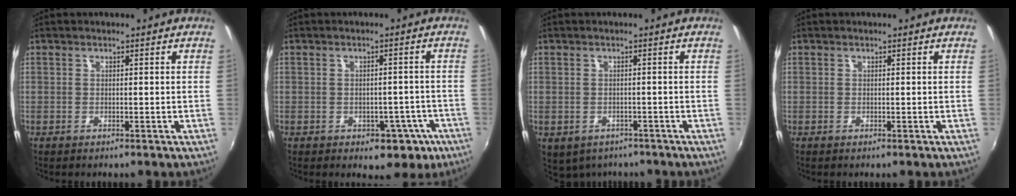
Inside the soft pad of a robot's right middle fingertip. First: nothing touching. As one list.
[{"total": 5.4, "force": [-2.9, 3.9, 2.5], "torque": [-0.031, 0.021, -0.017]}, {"total": 5.4, "force": [-3.5, 3.5, 2.1], "torque": [-0.050, -0.022, -0.040]}, {"total": 0.0}]